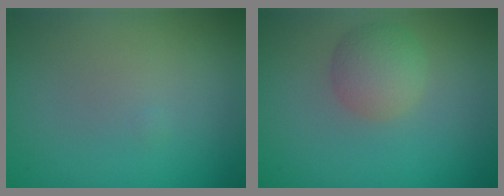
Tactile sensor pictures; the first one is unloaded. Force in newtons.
{"total": 2.9, "press": 2.9, "slide": 0.1}